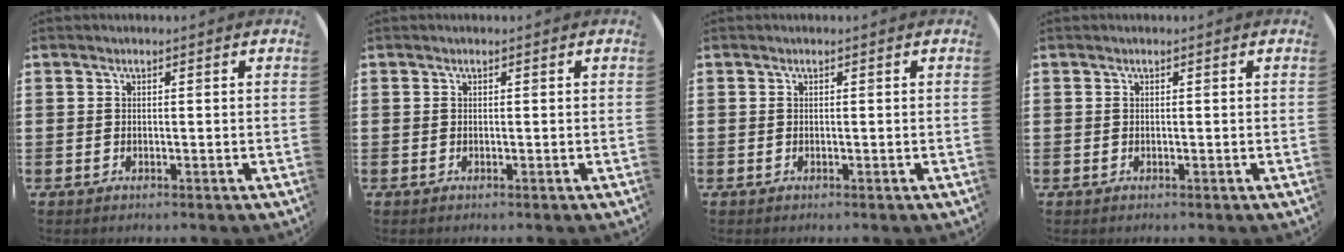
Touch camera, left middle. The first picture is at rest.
{"total": 0.0}
{"total": 0.0}
{"total": 0.0}